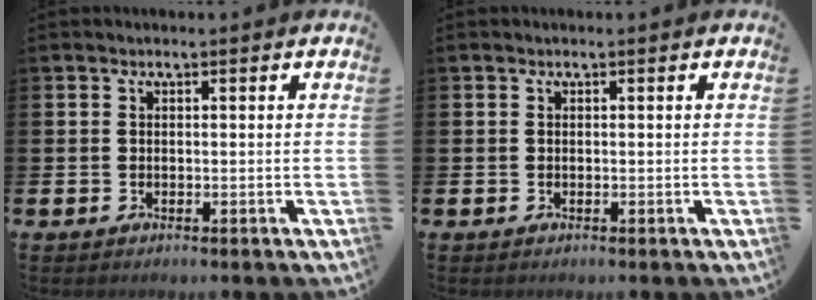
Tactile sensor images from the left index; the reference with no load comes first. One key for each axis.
{"total": 0.0}